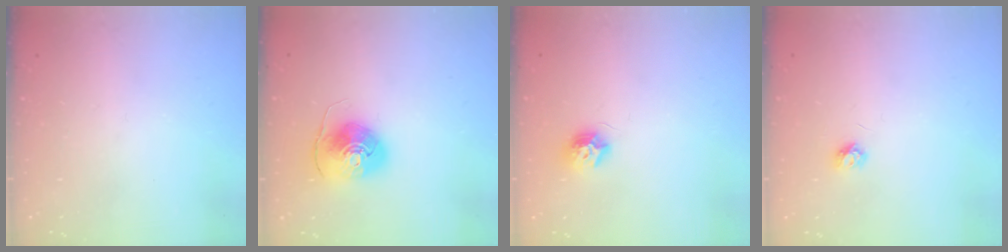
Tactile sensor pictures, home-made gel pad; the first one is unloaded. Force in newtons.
{"total": 8.3, "press": 8.3, "slide": 0.5}
{"total": 8.1, "press": 8.1, "slide": 0.1}
{"total": 3.7, "press": 3.7, "slide": 0.5}